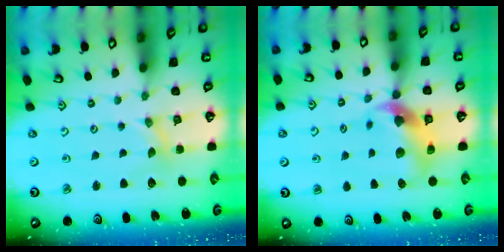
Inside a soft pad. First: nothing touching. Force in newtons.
{"total": 11.2, "press": 11.1, "slide": 1.3}